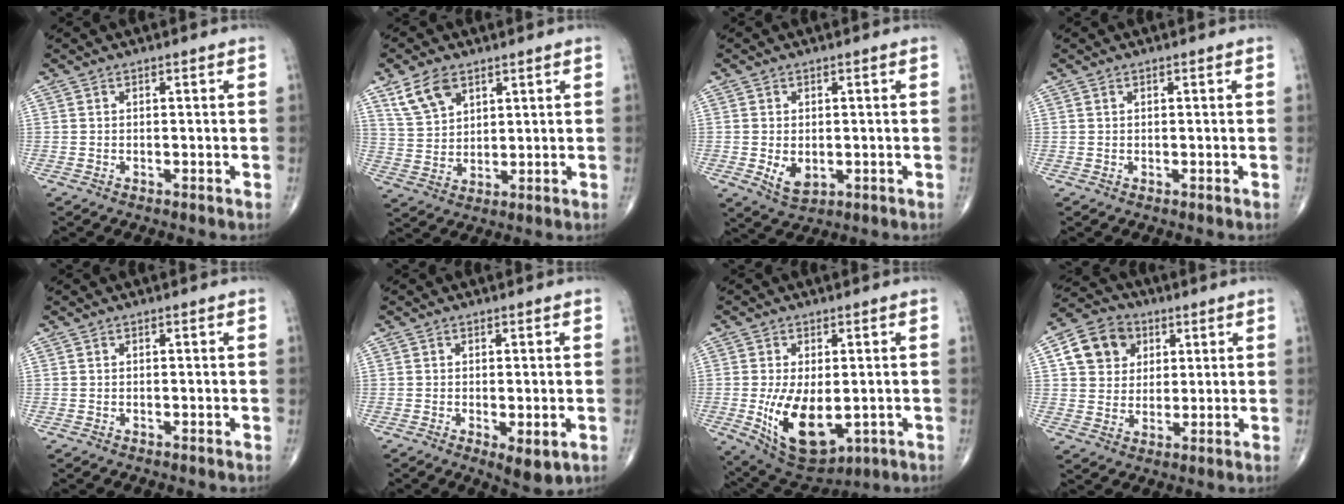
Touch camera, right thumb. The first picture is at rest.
{"total": 7.7, "force": [4.6, 4.5, 4.2], "torque": [-0.070, -0.017, 0.097]}
{"total": 4.9, "force": [-0.8, 3.2, 3.5], "torque": [-0.053, -0.010, -0.001]}
{"total": 0.0}
{"total": 0.0}
{"total": 4.6, "force": [-1.2, 1.7, 4.0], "torque": [-0.063, -0.014, -0.013]}
{"total": 13.4, "force": [-2.3, 7.1, 11.1], "torque": [-0.185, -0.019, -0.014]}
{"total": 10.6, "force": [3.5, 8.9, 4.6], "torque": [-0.060, -0.004, 0.058]}